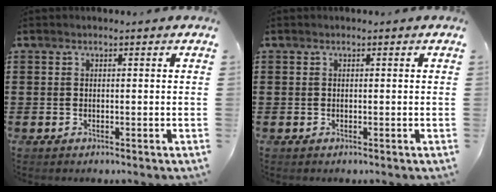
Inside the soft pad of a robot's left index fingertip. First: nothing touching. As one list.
[{"total": 0.0}]